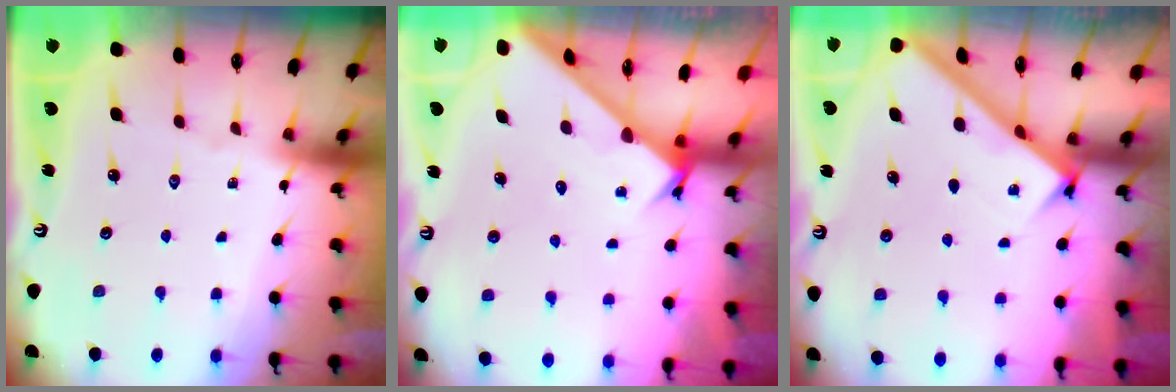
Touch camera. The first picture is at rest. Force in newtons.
{"total": 2.5, "press": 2.5, "slide": 0.2}
{"total": 2.7, "press": 2.7, "slide": 0.4}